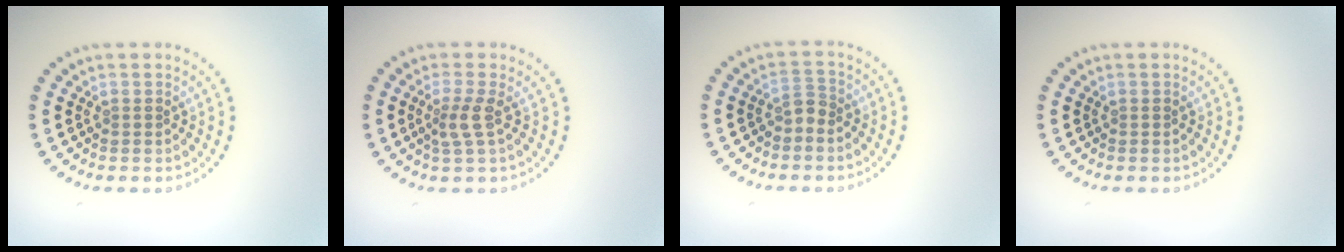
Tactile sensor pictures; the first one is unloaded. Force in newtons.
{"total": 2.1, "press": 1.6, "slide": 1.4}
{"total": 1.3, "press": 1.1, "slide": 0.8}
{"total": 0.0}